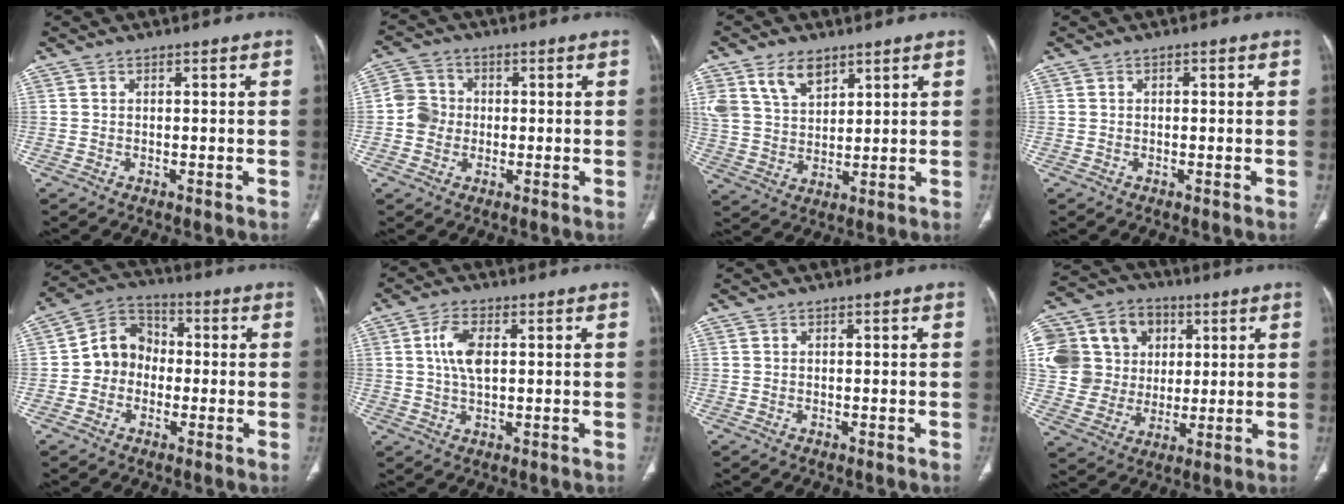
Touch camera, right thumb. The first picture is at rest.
{"total": 5.9, "force": [-0.4, 5.5, 2.1], "torque": [-0.022, 0.012, -0.014]}
{"total": 10.3, "force": [6.0, 6.5, 5.3], "torque": [-0.088, -0.019, 0.127]}
{"total": 0.6, "force": [0.1, 0.4, 0.4], "torque": [-0.001, 0.001, 0.001]}
{"total": 8.9, "force": [-1.0, 7.7, 4.3], "torque": [-0.044, 0.033, -0.035]}
{"total": 6.0, "force": [1.2, 3.0, 5.1], "torque": [-0.107, 0.003, 0.022]}
{"total": 0.0}
{"total": 22.2, "force": [5.3, 19.1, 10.0], "torque": [-0.194, 0.040, 0.109]}